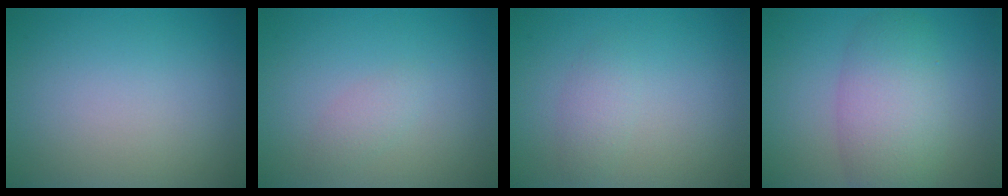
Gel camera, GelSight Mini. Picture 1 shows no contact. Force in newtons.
{"total": 1.1, "press": 1.1, "slide": 0.0}
{"total": 1.5, "press": 1.5, "slide": 0.1}
{"total": 5.9, "press": 5.9, "slide": 0.3}